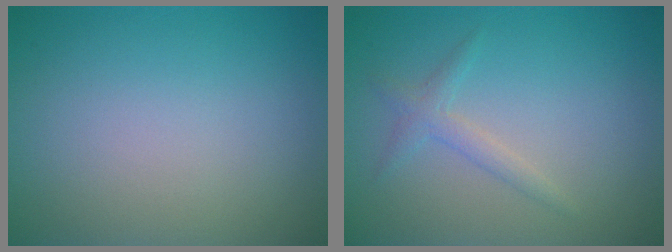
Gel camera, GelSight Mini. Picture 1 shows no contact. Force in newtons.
{"total": 1.5, "press": 1.5, "slide": 0.1}